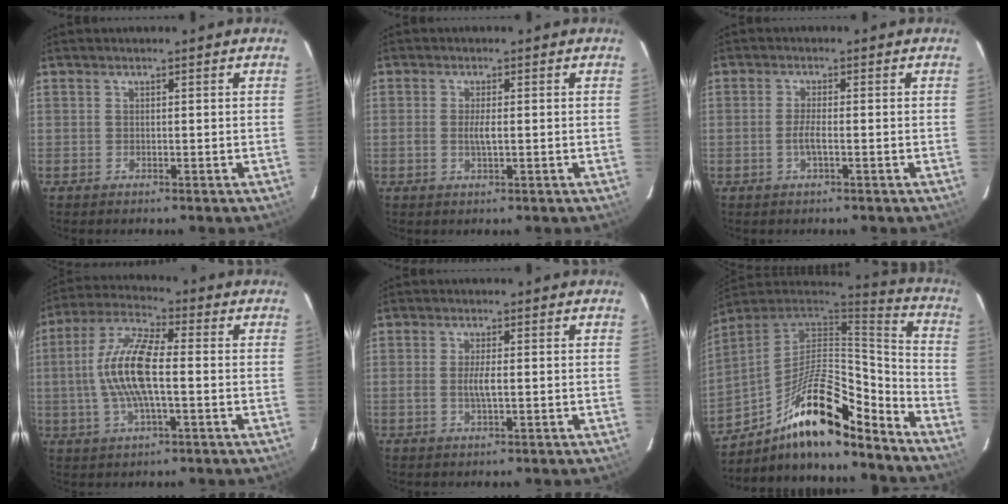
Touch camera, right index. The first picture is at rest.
{"total": 2.1, "force": [-0.2, 0.4, 2.1], "torque": [-0.040, -0.003, -0.003]}
{"total": 2.3, "force": [-0.9, 0.1, 2.1], "torque": [-0.044, -0.003, -0.016]}
{"total": 12.5, "force": [-0.8, 3.7, 12.0], "torque": [-0.246, 0.009, -0.022]}
{"total": 2.6, "force": [-0.3, 0.4, 2.6], "torque": [-0.049, -0.003, -0.005]}
{"total": 20.0, "force": [-13.1, 5.8, 13.9], "torque": [-0.246, 0.003, -0.230]}